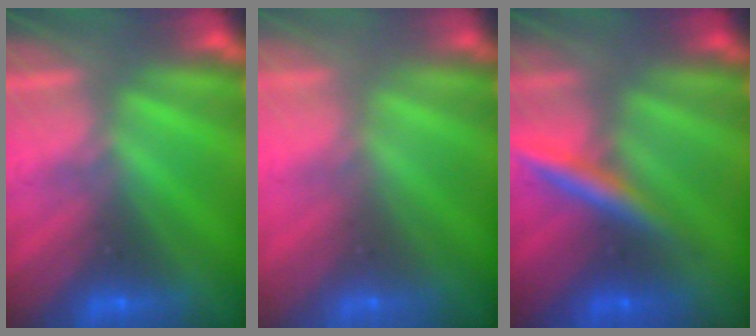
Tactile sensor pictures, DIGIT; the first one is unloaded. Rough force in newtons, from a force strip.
{"total": 9.0}
{"total": 2.4}